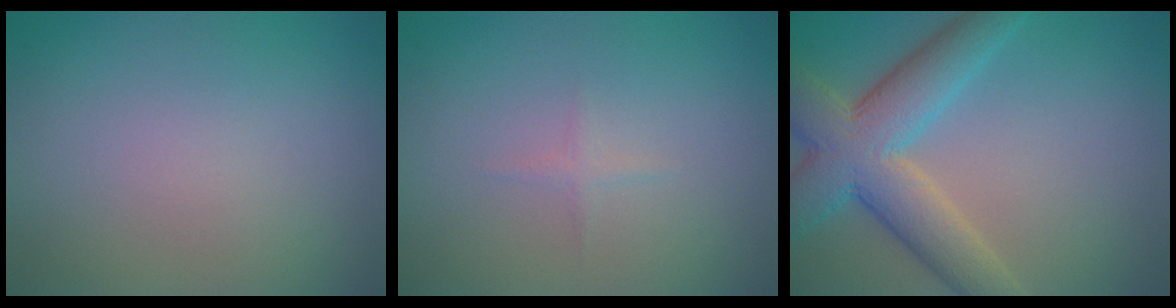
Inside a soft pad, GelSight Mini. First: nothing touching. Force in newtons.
{"total": 0.6, "press": 0.6, "slide": 0.0}
{"total": 7.6, "press": 7.6, "slide": 0.5}